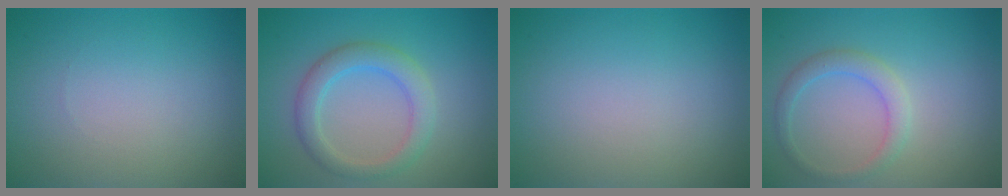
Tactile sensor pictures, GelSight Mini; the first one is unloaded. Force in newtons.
{"total": 3.4, "press": 3.4, "slide": 0.3}
{"total": 0.0}
{"total": 2.2, "press": 2.2, "slide": 0.2}